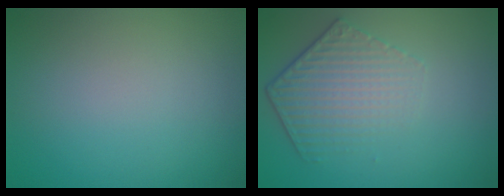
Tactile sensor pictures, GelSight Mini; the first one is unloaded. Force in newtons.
{"total": 4.3, "press": 3.2, "slide": 2.9}